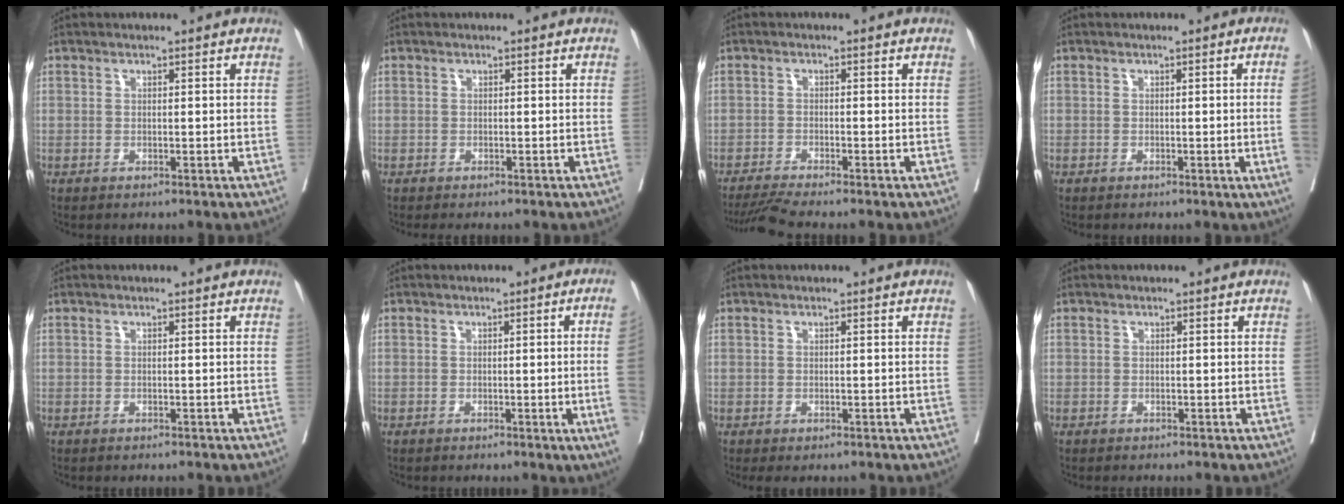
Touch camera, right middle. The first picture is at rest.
{"total": 1.7, "force": [-1.4, 0.4, 0.8], "torque": [-0.005, -0.003, -0.023]}
{"total": 3.7, "force": [-3.3, -1.1, 1.3], "torque": [-0.026, -0.017, -0.066]}
{"total": 3.8, "force": [-0.4, -1.4, 3.5], "torque": [-0.048, -0.010, -0.003]}
{"total": 0.5, "force": [-0.5, 0.1, 0.1], "torque": [0.001, 0.000, -0.012]}
{"total": 7.6, "force": [-1.0, -2.5, 7.2], "torque": [-0.077, -0.017, -0.012]}
{"total": 1.2, "force": [-0.8, 0.6, 0.7], "torque": [-0.007, -0.005, -0.011]}
{"total": 0.6, "force": [-0.6, 0.2, 0.2], "torque": [-0.003, -0.001, -0.012]}